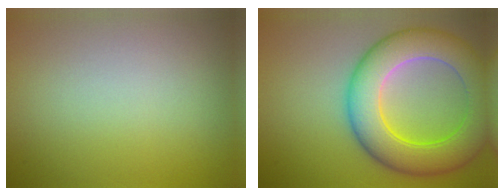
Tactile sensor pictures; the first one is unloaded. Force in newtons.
{"total": 9.3, "press": 9.3, "slide": 0.3}